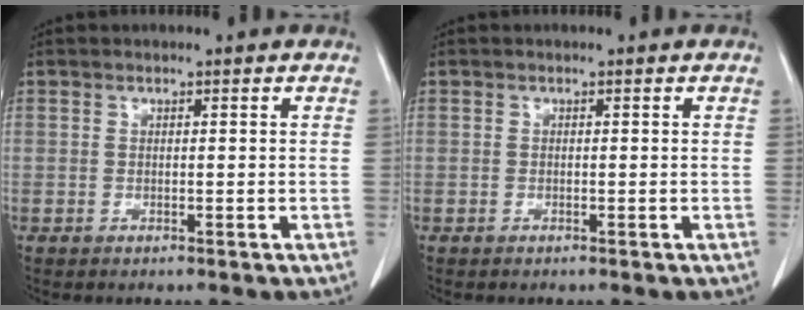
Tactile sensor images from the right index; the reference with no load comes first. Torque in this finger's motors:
{"motor_torque": [0.05, -0.02, 0.02, 0.01]}